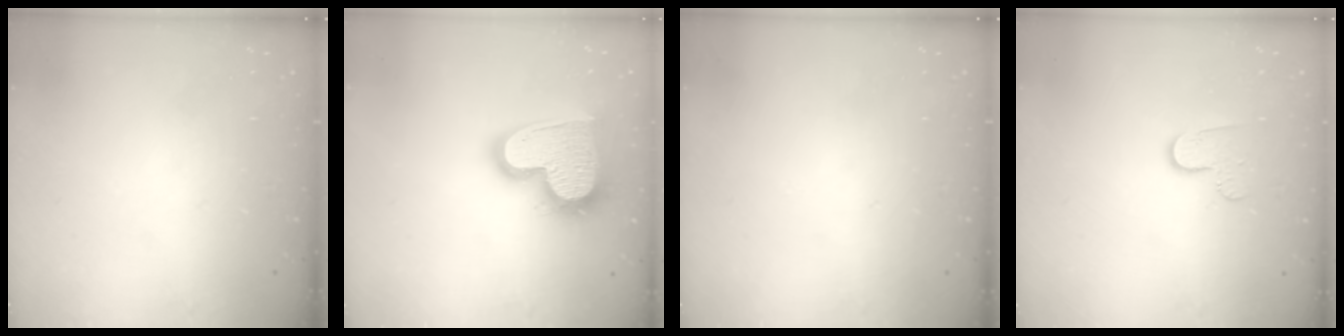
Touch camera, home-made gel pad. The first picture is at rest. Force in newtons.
{"total": 21.5, "press": 21.4, "slide": 1.5}
{"total": 0.0}
{"total": 6.0, "press": 6.0, "slide": 0.6}